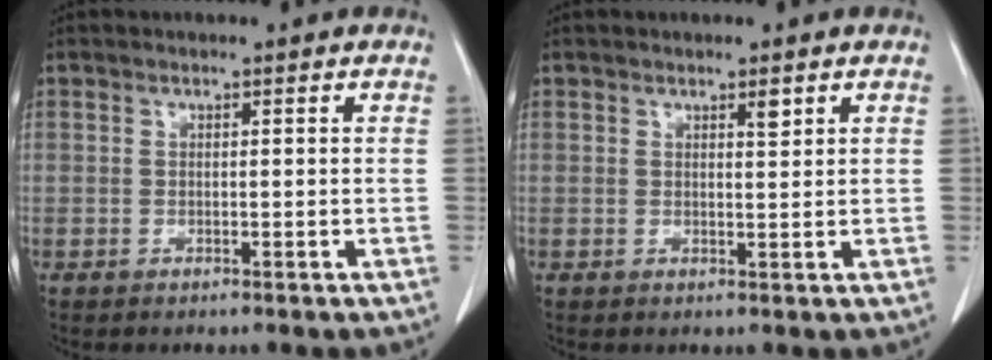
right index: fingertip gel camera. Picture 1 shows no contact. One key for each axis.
{"total": 1.3, "fx": 0.9, "fy": 0.2, "fz": 1.0, "tx": -0.018, "ty": -0.006, "tz": 0.013}